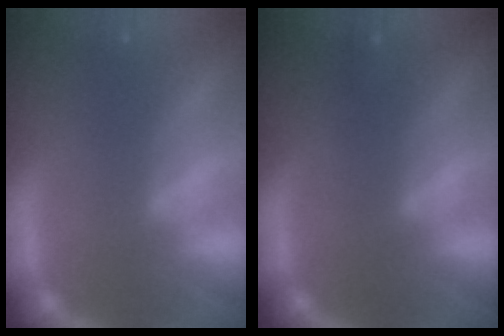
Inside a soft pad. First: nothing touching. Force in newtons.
{"total": 1.4}